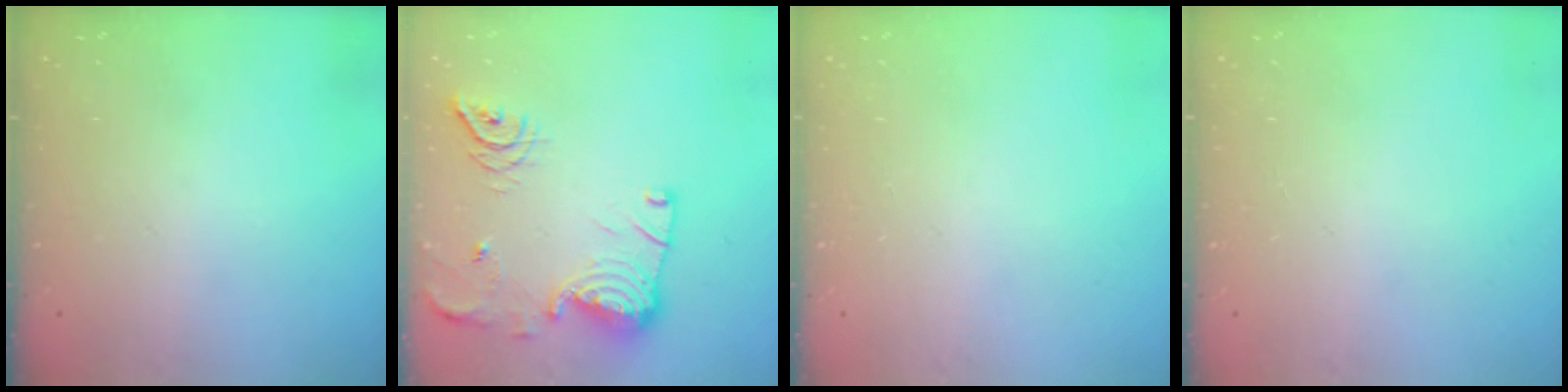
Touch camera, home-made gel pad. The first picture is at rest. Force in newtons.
{"total": 16.1, "press": 15.5, "slide": 4.2}
{"total": 0.0}
{"total": 0.0}